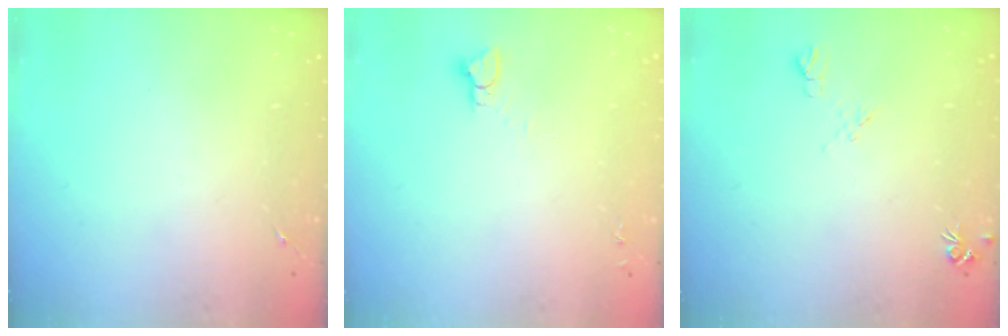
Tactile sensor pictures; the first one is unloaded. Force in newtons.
{"total": 3.3, "press": 3.3, "slide": 0.2}
{"total": 5.3, "press": 5.2, "slide": 0.9}